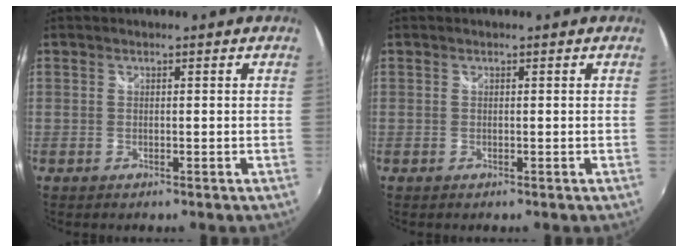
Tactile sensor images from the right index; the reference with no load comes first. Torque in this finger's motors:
{"motor_torque": [0.27, 0.26, 0.00, 0.01]}